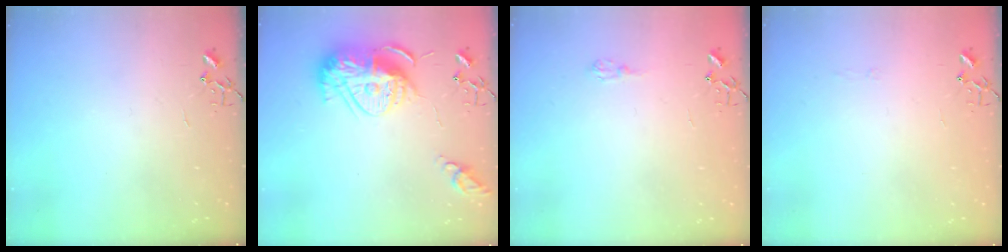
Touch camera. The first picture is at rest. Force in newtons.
{"total": 15.2, "press": 15.1, "slide": 1.4}
{"total": 6.0, "press": 5.9, "slide": 0.7}
{"total": 2.8, "press": 2.8, "slide": 0.5}